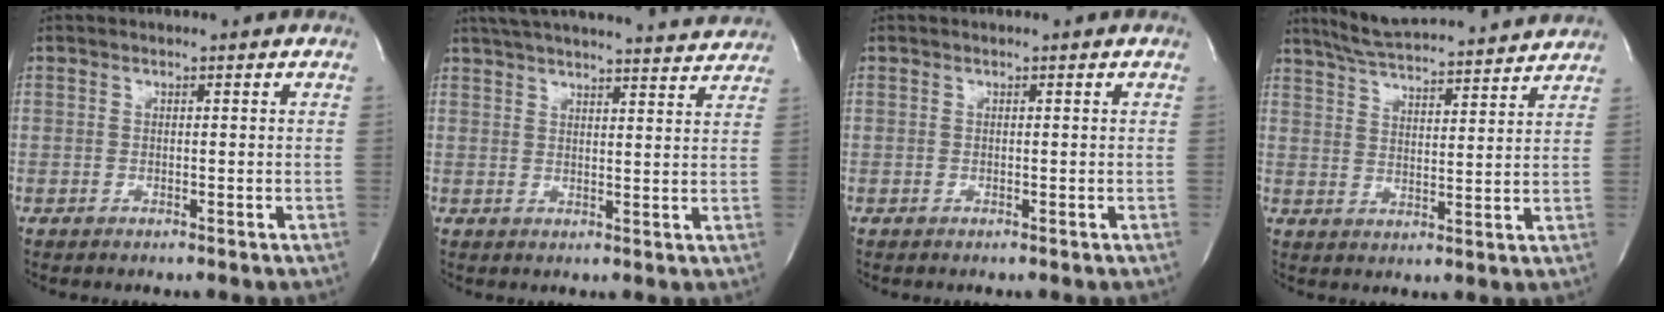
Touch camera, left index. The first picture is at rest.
{"total": 21.6, "force": [20.0, 1.9, 7.7], "torque": [-0.126, 0.006, 0.259]}
{"total": 0.0}
{"total": 17.2, "force": [15.9, 1.5, 6.2], "torque": [-0.106, 0.022, 0.232]}